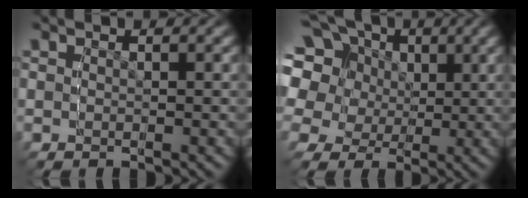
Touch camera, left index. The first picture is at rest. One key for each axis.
{"total": 14.1, "fx": 4.2, "fy": 10.7, "fz": 8.3, "tx": -0.162, "ty": -0.002, "tz": 0.058}